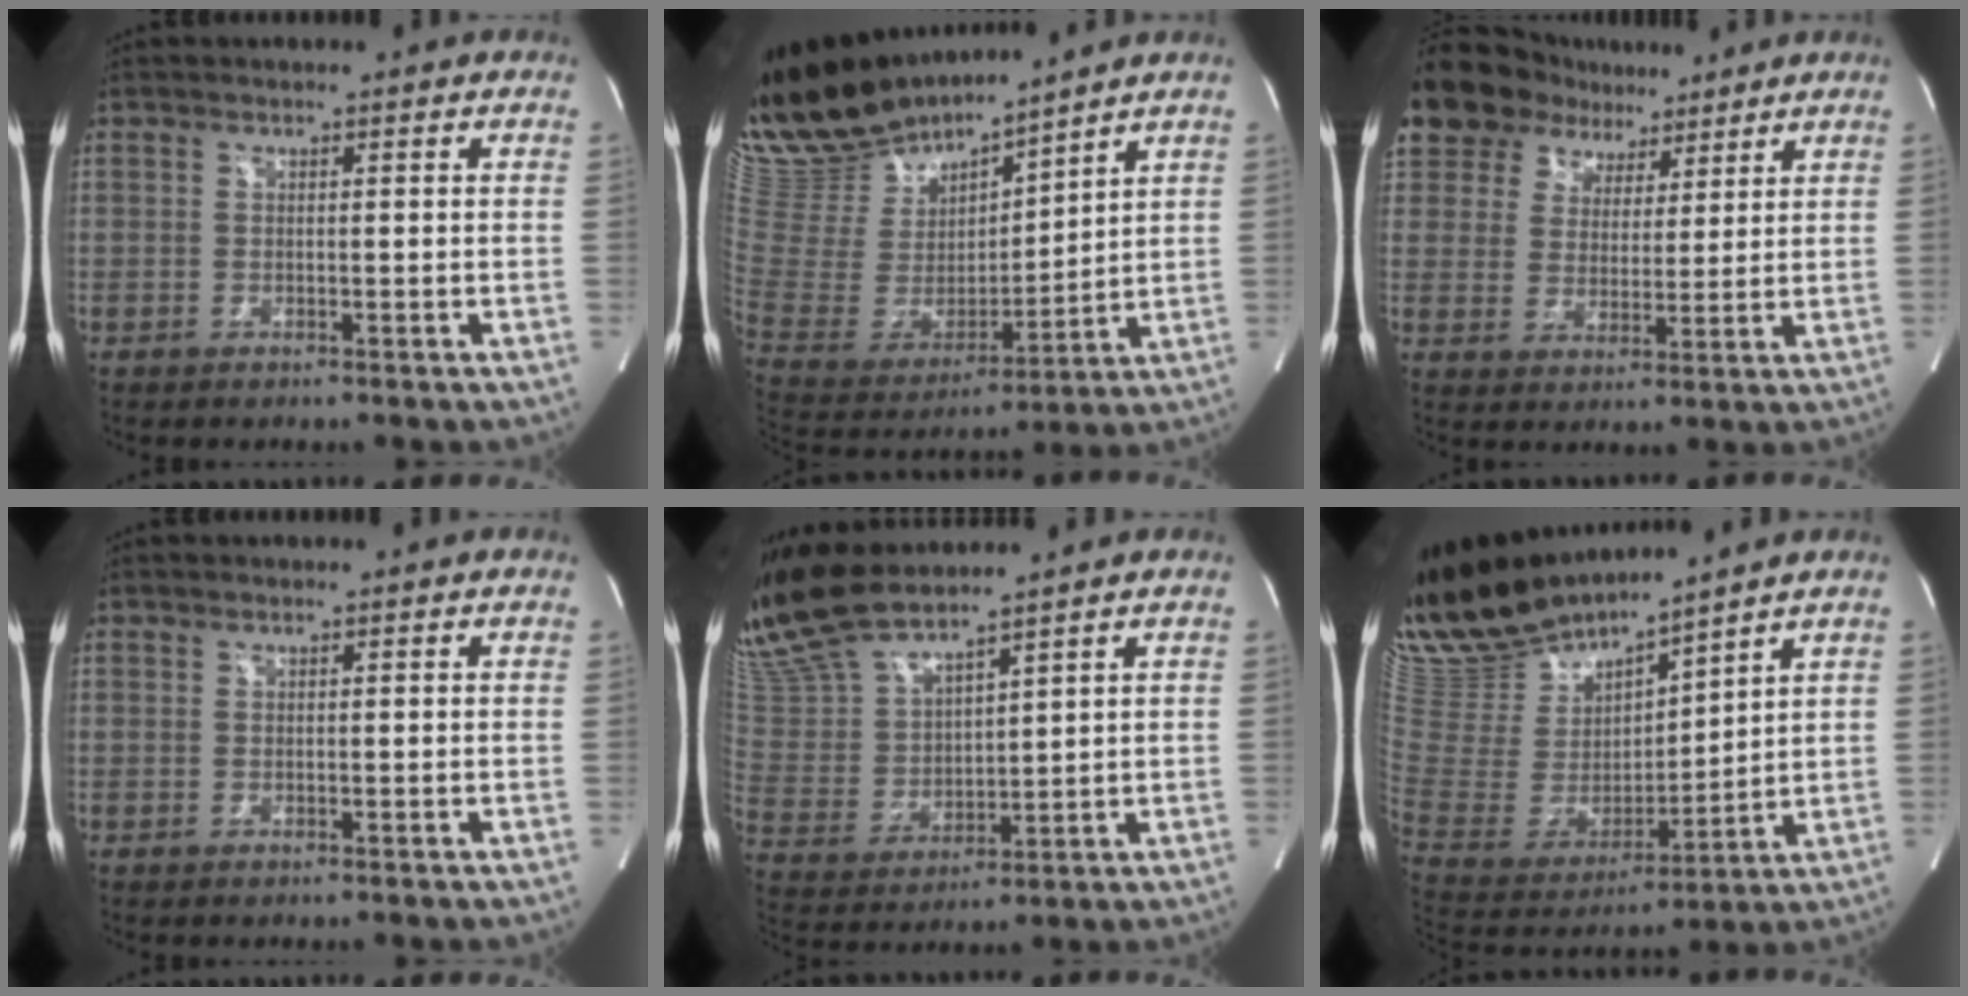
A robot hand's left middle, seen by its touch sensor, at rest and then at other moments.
{"total": 18.3, "force": [17.0, 3.7, 5.9], "torque": [-0.132, -0.001, 0.333]}
{"total": 15.7, "force": [11.1, 9.9, 5.0], "torque": [-0.115, 0.048, 0.193]}
{"total": 0.0}
{"total": 11.8, "force": [10.9, 1.1, 4.5], "torque": [-0.111, 0.006, 0.236]}
{"total": 17.0, "force": [15.7, 2.3, 6.1], "torque": [-0.140, -0.007, 0.320]}